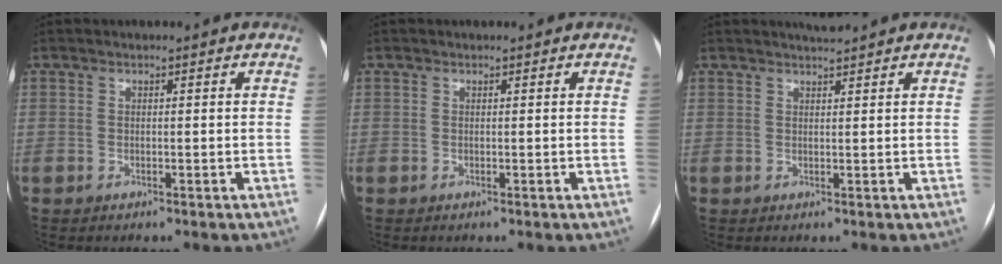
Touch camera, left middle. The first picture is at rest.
{"total": 0.0}
{"total": 1.5, "force": [1.5, -0.4, 0.2], "torque": [-0.005, -0.003, 0.029]}